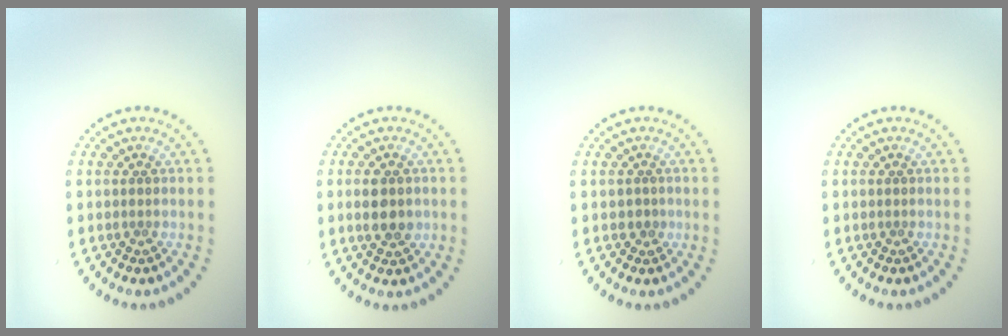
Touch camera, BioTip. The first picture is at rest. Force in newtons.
{"total": 2.6, "press": 2.6, "slide": 0.2}
{"total": 0.8, "press": 0.5, "slide": 0.6}
{"total": 0.0}